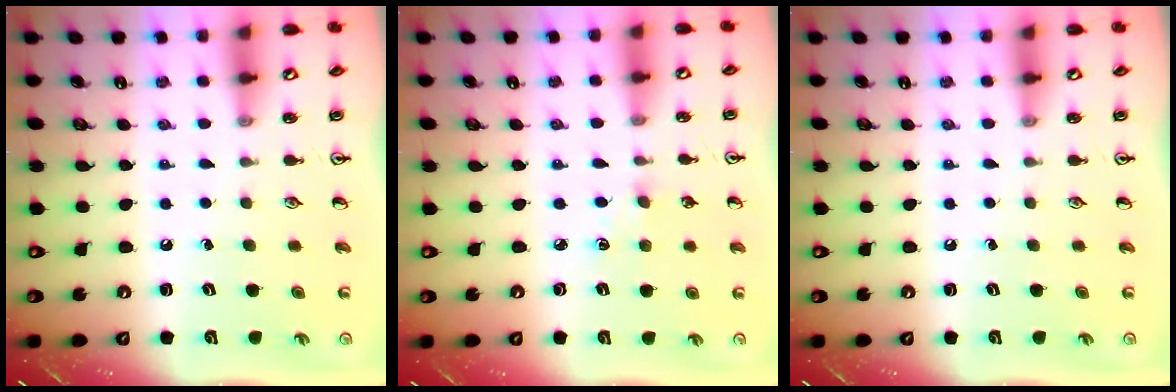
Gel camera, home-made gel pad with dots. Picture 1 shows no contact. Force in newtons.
{"total": 3.5, "press": 3.5, "slide": 0.5}
{"total": 0.0}